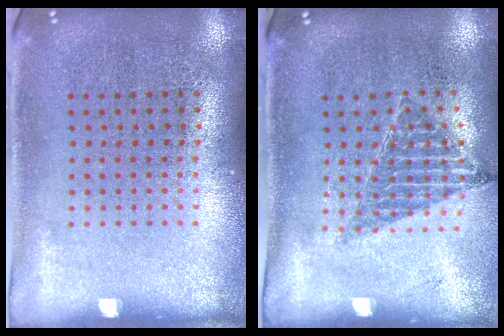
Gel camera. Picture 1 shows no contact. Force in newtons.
{"total": 0.9, "press": 0.9, "slide": 0.1}